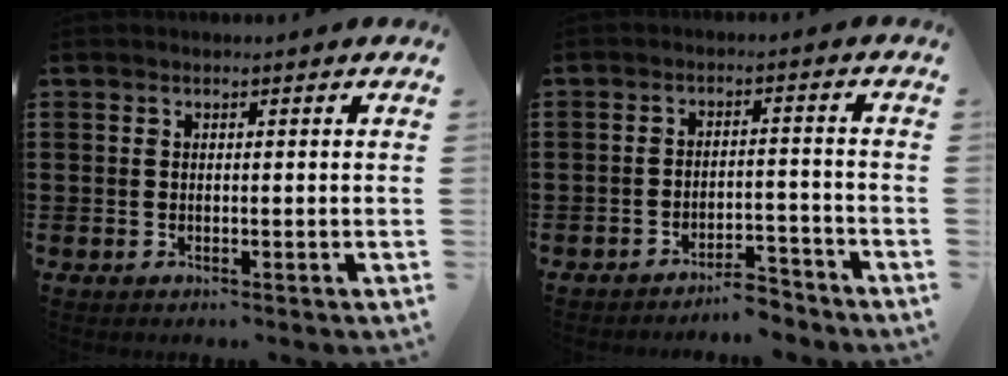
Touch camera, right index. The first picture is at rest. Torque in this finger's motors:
{"motor_torque": [0.10, -0.10, 0.04, -0.02]}